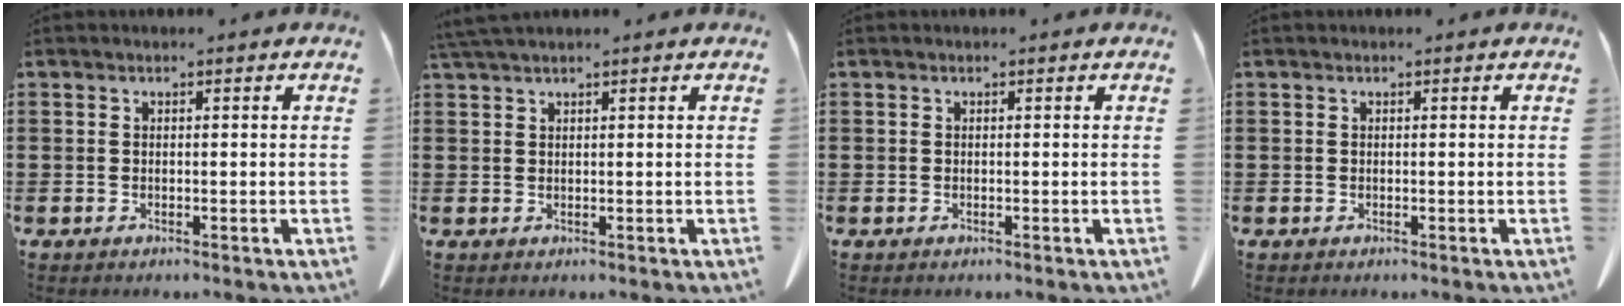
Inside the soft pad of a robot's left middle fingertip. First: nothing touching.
{"total": 1.7, "force": [1.5, -0.2, 0.8], "torque": [-0.020, -0.004, 0.031]}
{"total": 0.0}
{"total": 0.0}